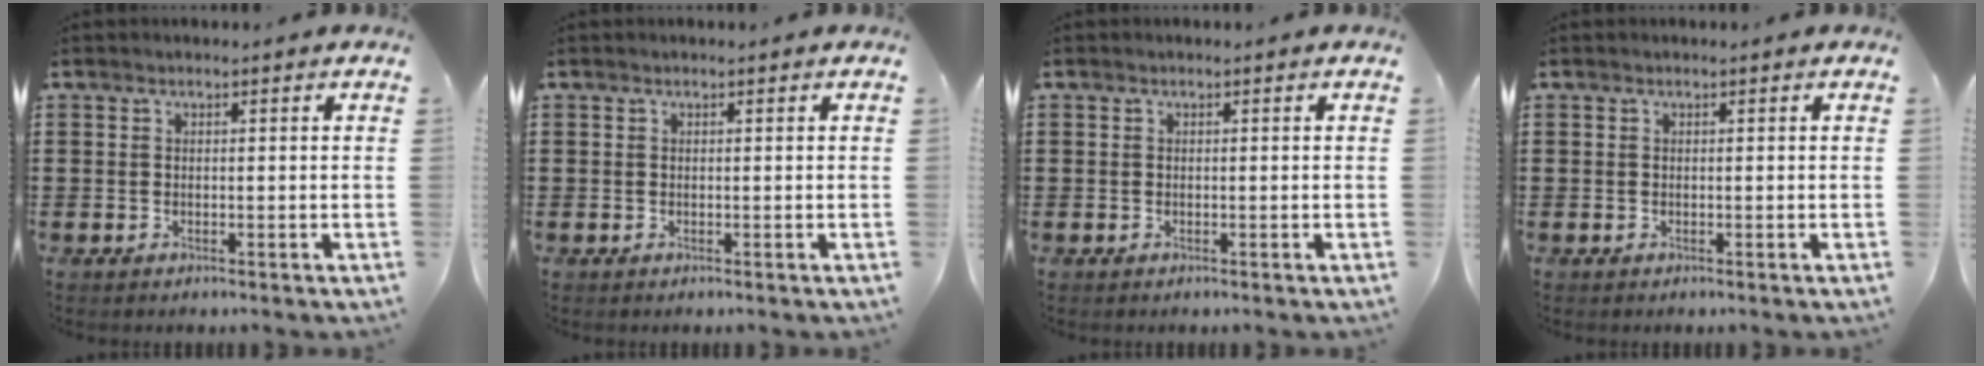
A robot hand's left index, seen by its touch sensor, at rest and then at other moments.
{"total": 0.0}
{"total": 0.0}
{"total": 0.0}